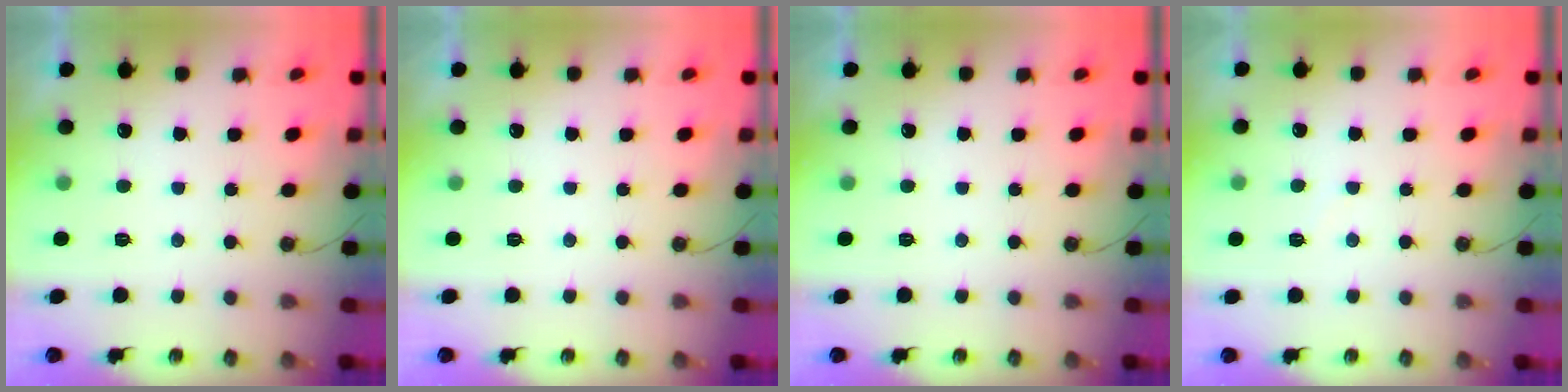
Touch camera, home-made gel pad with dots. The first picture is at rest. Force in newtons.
{"total": 0.0}
{"total": 0.0}
{"total": 2.9, "press": 2.9, "slide": 0.4}